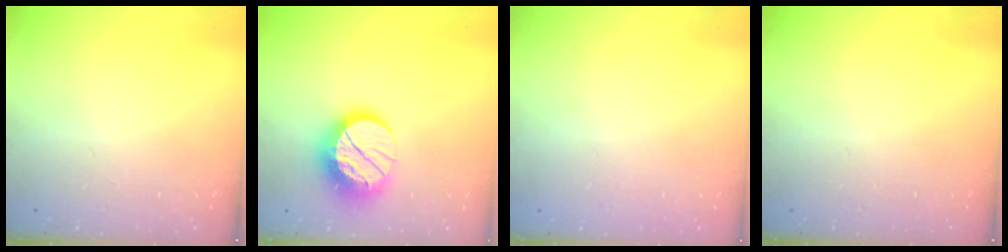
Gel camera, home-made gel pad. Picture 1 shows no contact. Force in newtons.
{"total": 14.7, "press": 14.6, "slide": 1.2}
{"total": 0.5, "press": 0.5, "slide": 0.1}
{"total": 0.0}